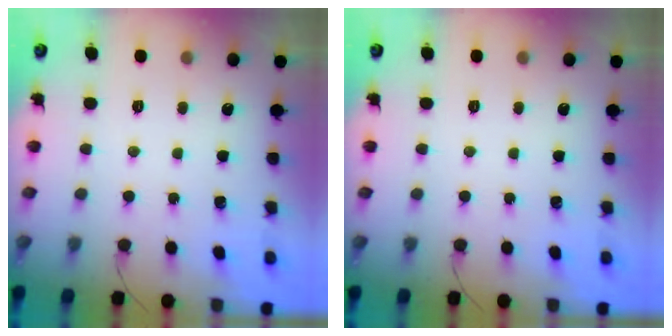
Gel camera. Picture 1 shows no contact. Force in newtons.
{"total": 0.0}